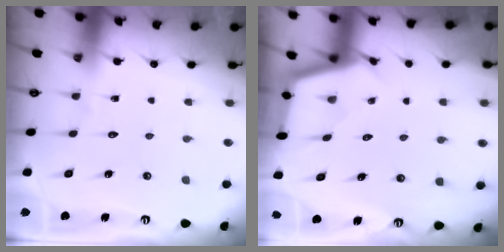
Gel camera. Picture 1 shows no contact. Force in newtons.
{"total": 2.5, "press": 2.5, "slide": 0.2}